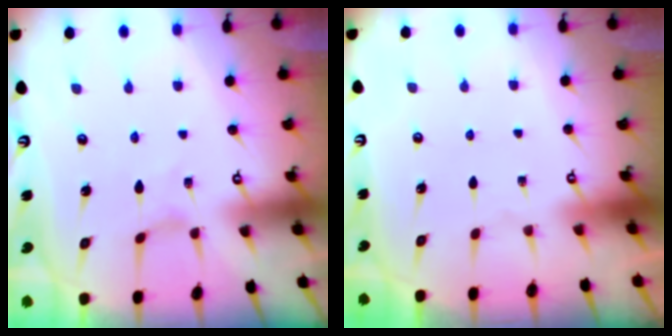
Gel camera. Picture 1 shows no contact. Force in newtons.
{"total": 0.0}